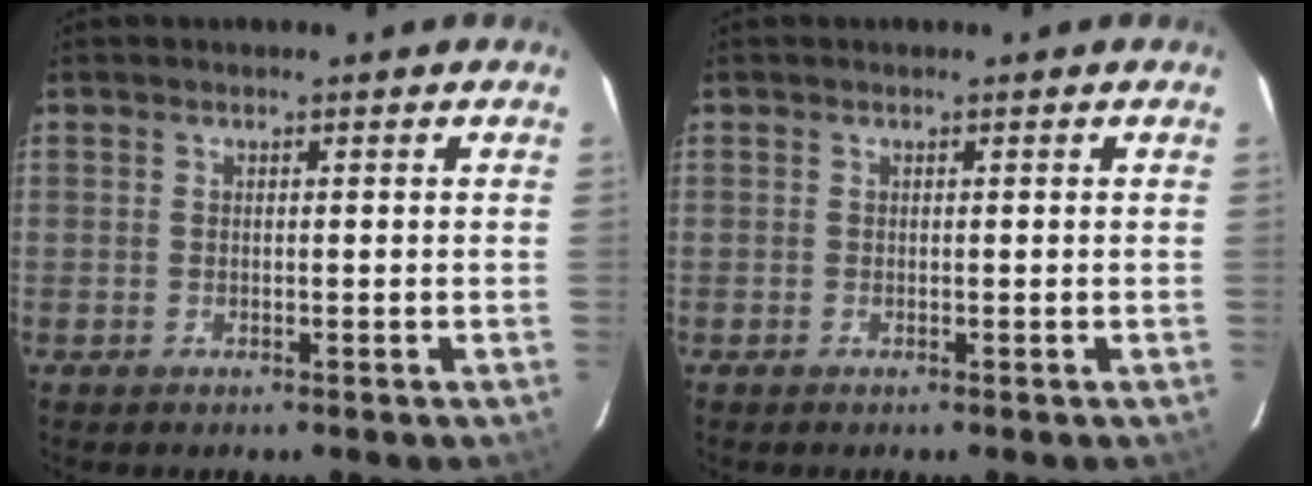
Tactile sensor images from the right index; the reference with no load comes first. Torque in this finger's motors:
{"motor_torque": [0.23, 0.18, 0.05, 0.01]}